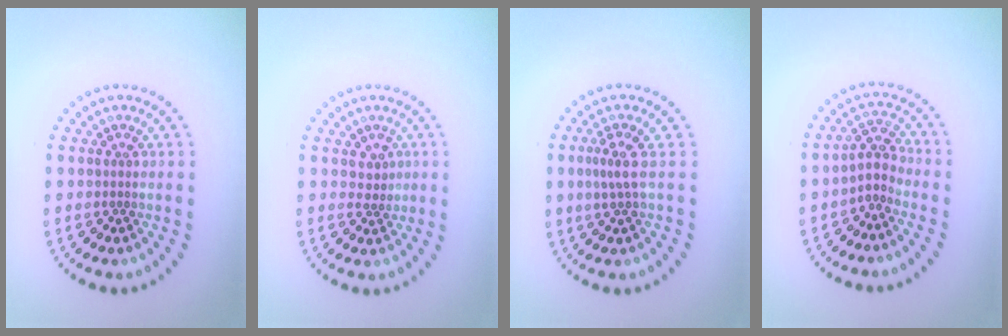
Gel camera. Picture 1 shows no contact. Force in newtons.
{"total": 1.2, "press": 0.9, "slide": 0.8}
{"total": 1.9, "press": 1.3, "slide": 1.4}
{"total": 2.1, "press": 1.6, "slide": 1.4}